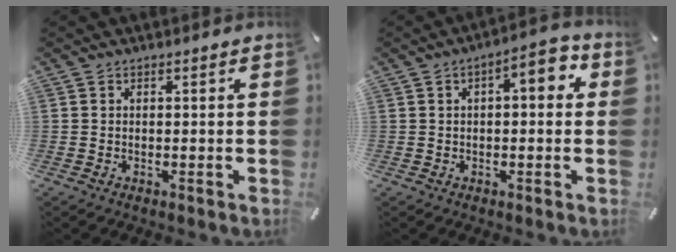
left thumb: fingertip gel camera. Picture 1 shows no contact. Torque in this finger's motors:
{"motor_torque": [-0.08, 0.11, 0.25, 0.43, 0.04]}